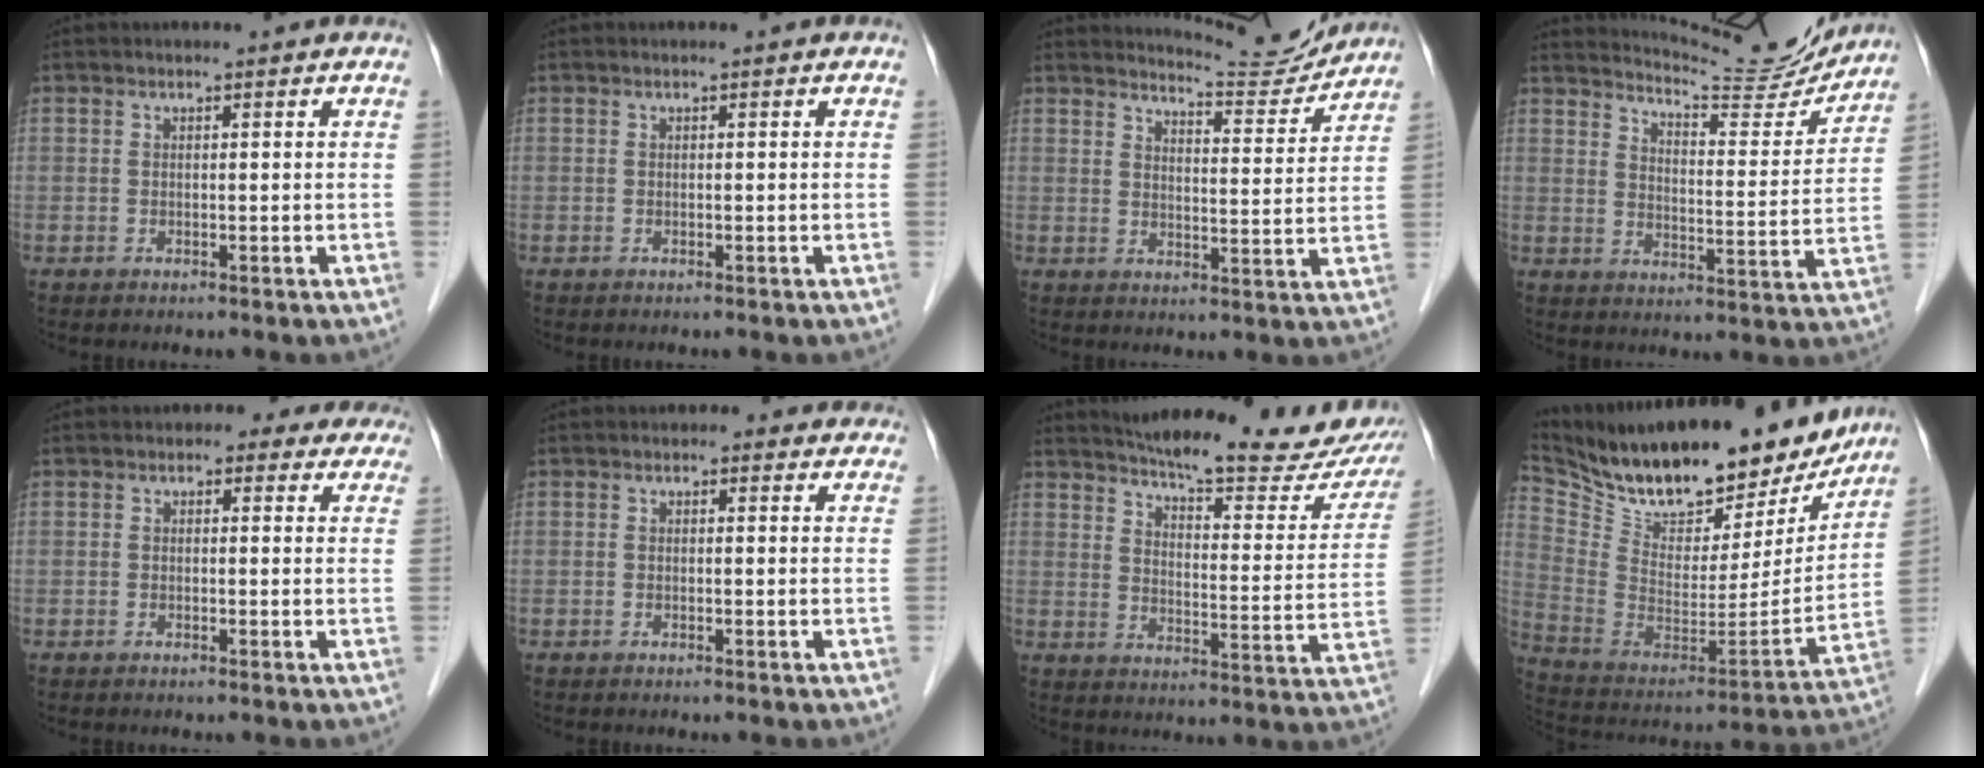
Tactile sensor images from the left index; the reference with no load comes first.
{"total": 0.0}
{"total": 8.2, "force": [8.2, -0.2, -0.1], "torque": [-0.011, -0.013, 0.112]}
{"total": 13.9, "force": [13.6, 0.5, 2.5], "torque": [-0.044, -0.037, 0.181]}
{"total": 4.6, "force": [3.5, 2.7, 1.1], "torque": [0.005, 0.008, 0.023]}
{"total": 1.9, "force": [1.4, 1.3, 0.5], "torque": [0.002, 0.006, 0.005]}
{"total": 21.4, "force": [19.2, 2.7, 9.0], "torque": [-0.121, -0.055, 0.238]}
{"total": 27.3, "force": [22.6, 8.4, 12.8], "torque": [-0.228, -0.015, 0.337]}